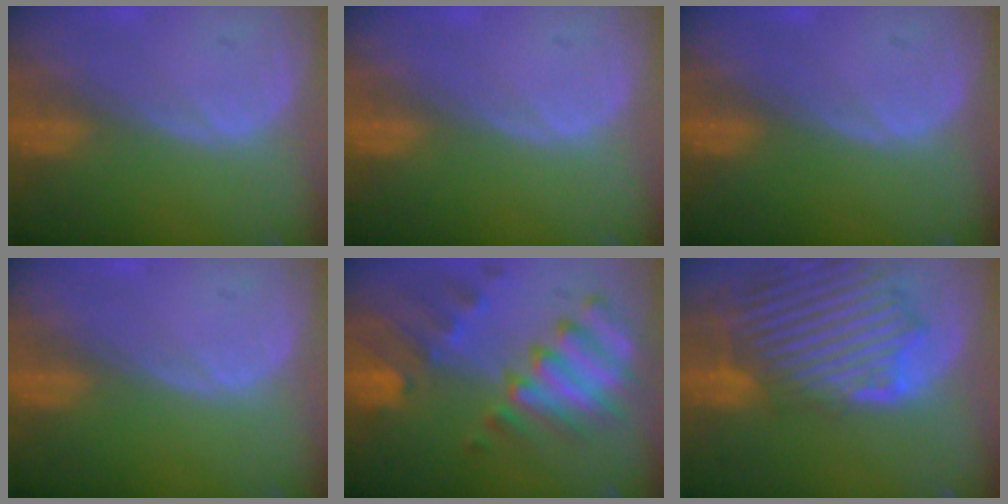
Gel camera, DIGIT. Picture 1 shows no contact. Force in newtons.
{"total": 0.0}
{"total": 0.0}
{"total": 0.0}
{"total": 10.2, "press": 8.9, "slide": 5.0}
{"total": 13.5, "press": 11.7, "slide": 6.8}